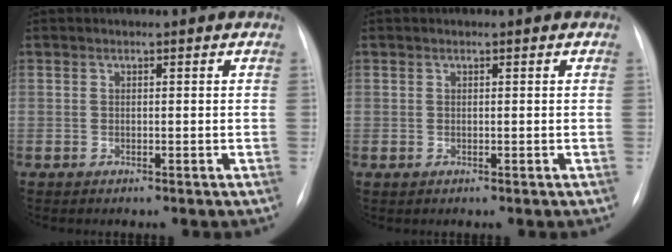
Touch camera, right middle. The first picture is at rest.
{"total": 0.0}